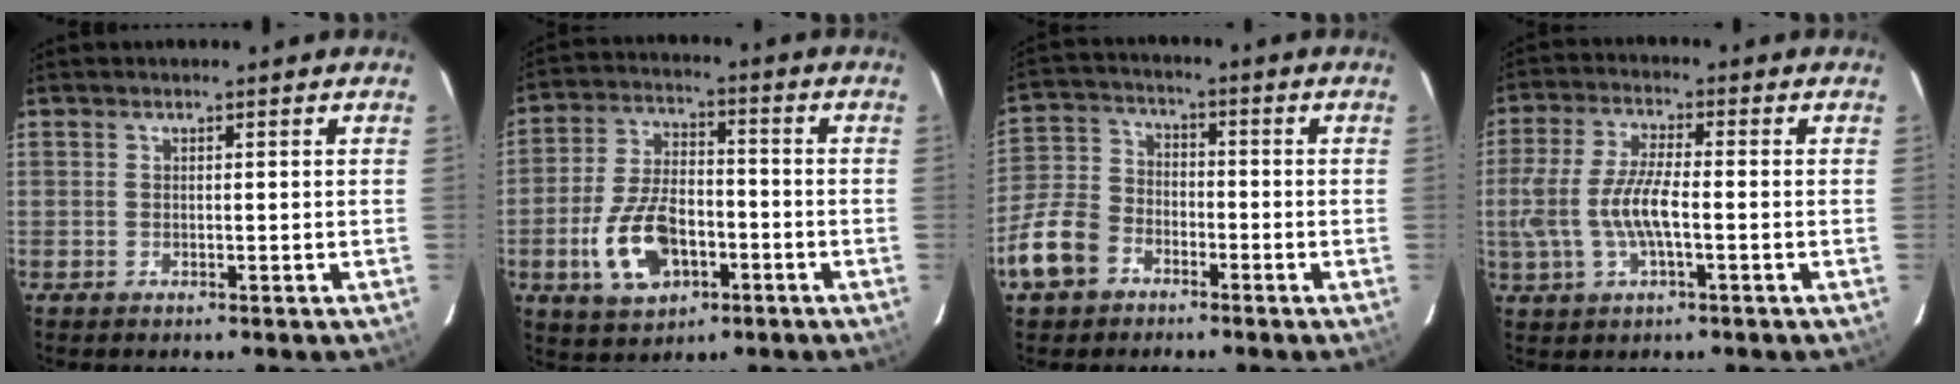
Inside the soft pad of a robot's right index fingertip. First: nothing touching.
{"total": 13.1, "force": [-4.7, 7.4, 9.7], "torque": [-0.202, 0.005, -0.074]}
{"total": 11.4, "force": [-6.2, 8.1, 5.2], "torque": [-0.128, 0.022, -0.120]}
{"total": 9.8, "force": [-1.8, 2.8, 9.2], "torque": [-0.197, -0.002, -0.034]}